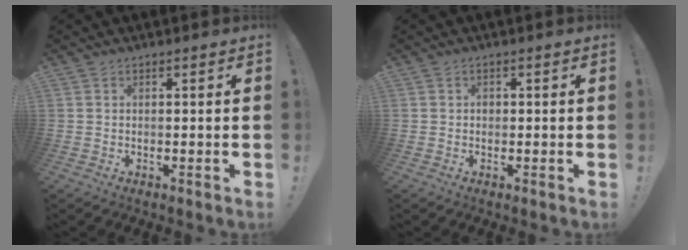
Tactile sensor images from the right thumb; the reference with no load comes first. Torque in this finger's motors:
{"motor_torque": [0.41, 0.29, -0.01, -0.05, 0.00]}